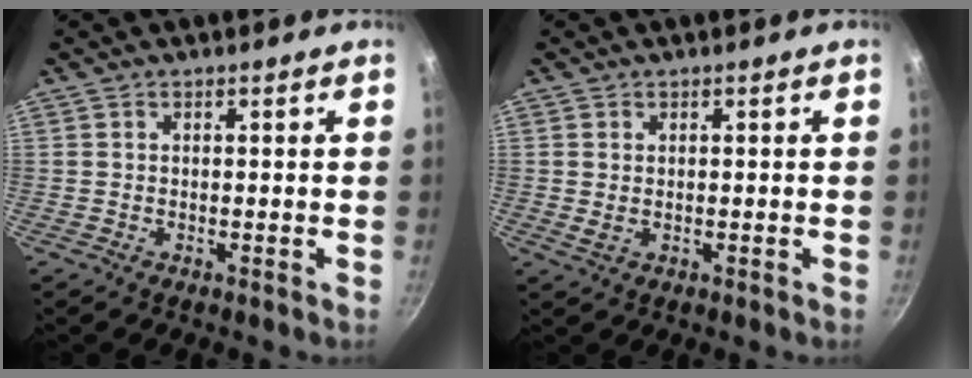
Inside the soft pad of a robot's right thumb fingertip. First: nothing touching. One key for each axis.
{"total": 1.7, "fx": 0.2, "fy": 1.2, "fz": 1.2, "tx": -0.021, "ty": -0.003, "tz": 0.005}